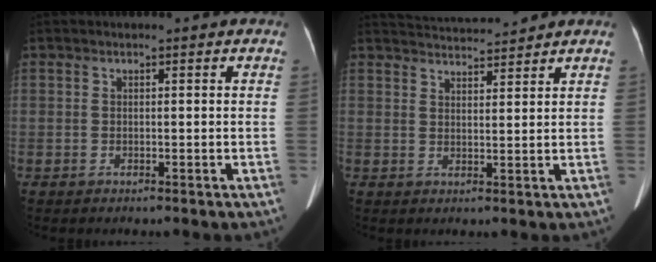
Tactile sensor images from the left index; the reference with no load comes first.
{"total": 6.0, "force": [6.0, -0.2, 0.6], "torque": [-0.016, 0.019, 0.092]}